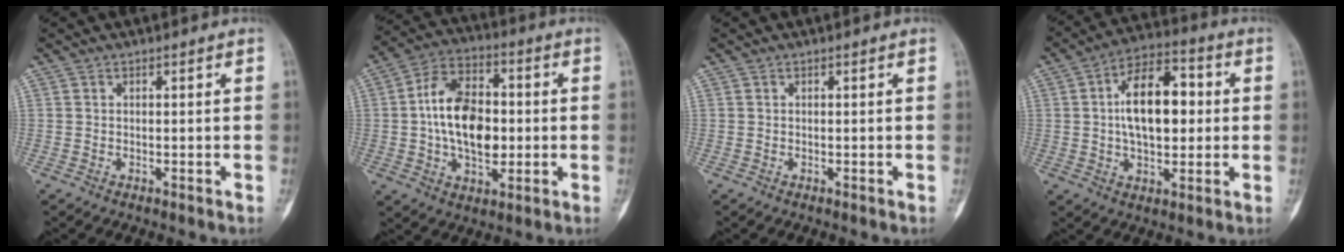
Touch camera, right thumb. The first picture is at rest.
{"total": 15.8, "force": [-0.1, 9.7, 12.5], "torque": [-0.198, 0.019, -0.005]}
{"total": 0.0}
{"total": 15.0, "force": [1.4, 8.2, 12.5], "torque": [-0.181, 0.018, 0.018]}